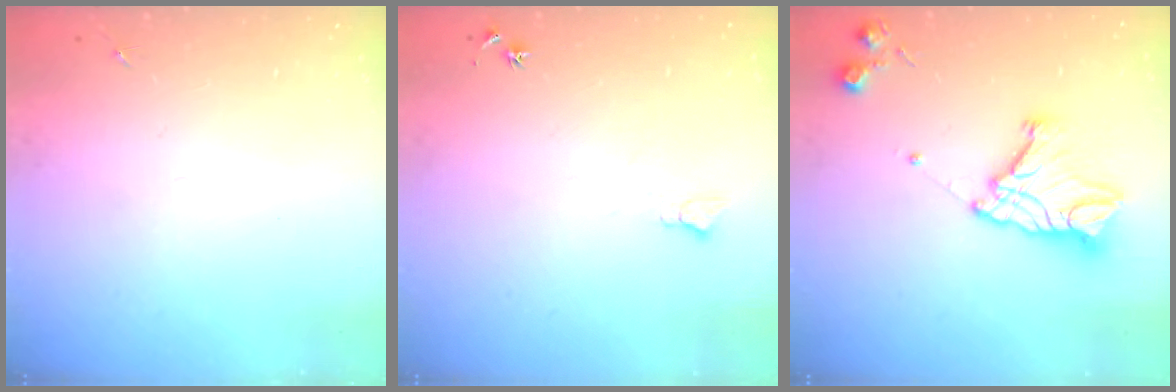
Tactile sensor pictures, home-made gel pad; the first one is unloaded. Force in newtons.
{"total": 6.2, "press": 6.1, "slide": 0.8}
{"total": 15.7, "press": 15.6, "slide": 1.3}